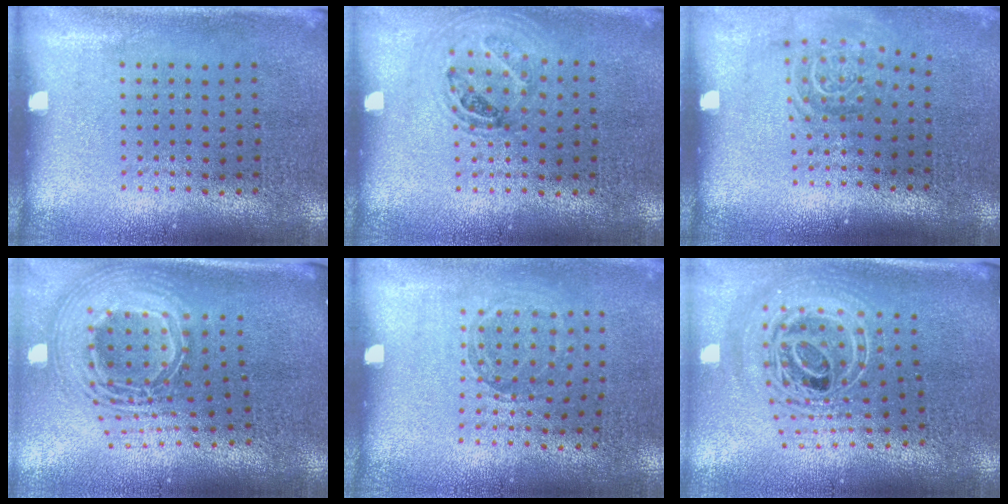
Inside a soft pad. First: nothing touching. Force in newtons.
{"total": 1.1, "press": 1.0, "slide": 0.4}
{"total": 1.6, "press": 1.1, "slide": 1.1}
{"total": 2.8, "press": 2.0, "slide": 2.0}
{"total": 0.9, "press": 0.8, "slide": 0.2}
{"total": 2.7, "press": 1.9, "slide": 1.8}